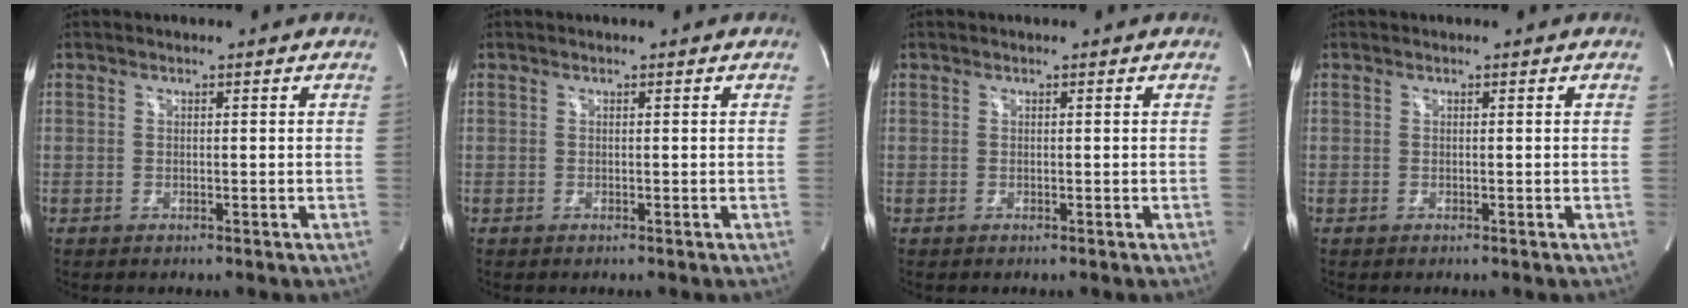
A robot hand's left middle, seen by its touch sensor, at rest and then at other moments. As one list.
[{"total": 0.0}, {"total": 0.0}, {"total": 0.0}]